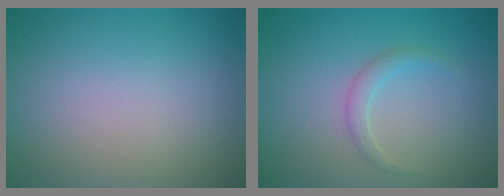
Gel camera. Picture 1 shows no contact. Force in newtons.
{"total": 1.3, "press": 1.2, "slide": 0.2}